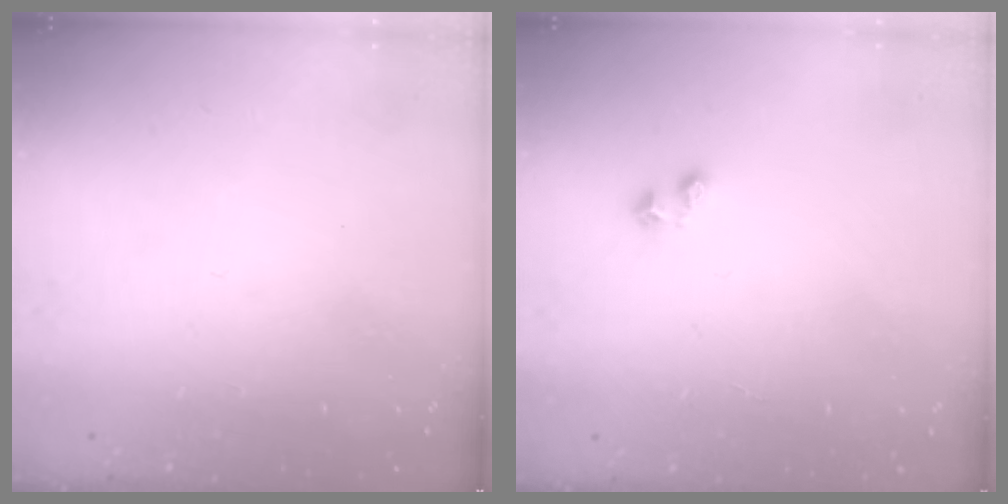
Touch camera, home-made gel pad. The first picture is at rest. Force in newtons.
{"total": 1.6, "press": 1.4, "slide": 0.6}